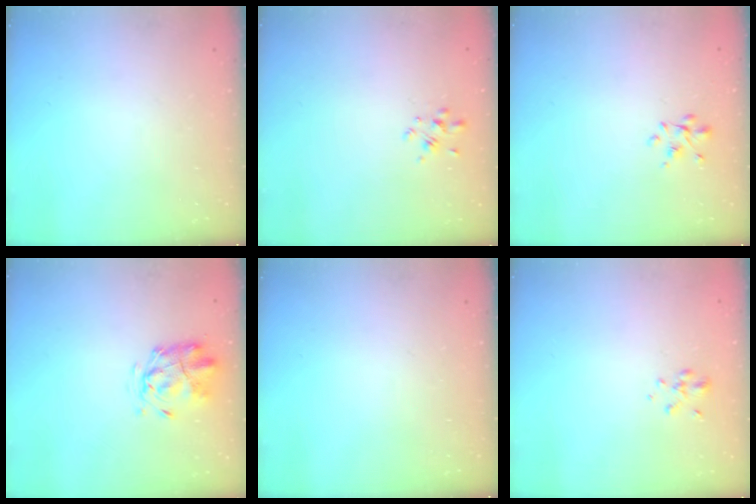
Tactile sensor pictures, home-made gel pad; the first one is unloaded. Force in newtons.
{"total": 2.1, "press": 2.0, "slide": 0.9}
{"total": 2.2, "press": 2.1, "slide": 0.7}
{"total": 2.4, "press": 2.3, "slide": 0.5}
{"total": 0.0}
{"total": 2.6, "press": 2.5, "slide": 0.9}